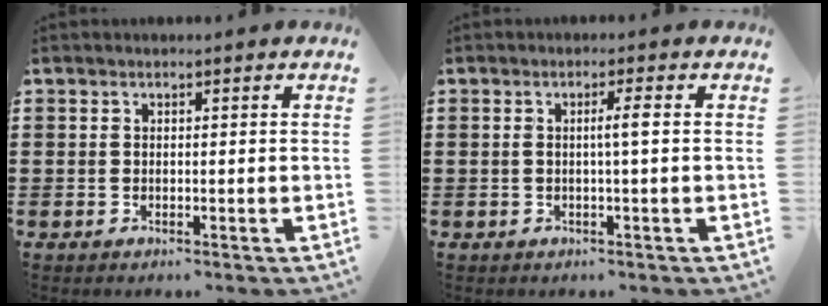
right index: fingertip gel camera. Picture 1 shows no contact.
{"total": 2.3, "force": [0.0, -0.2, 2.3], "torque": [-0.042, -0.002, -0.005]}